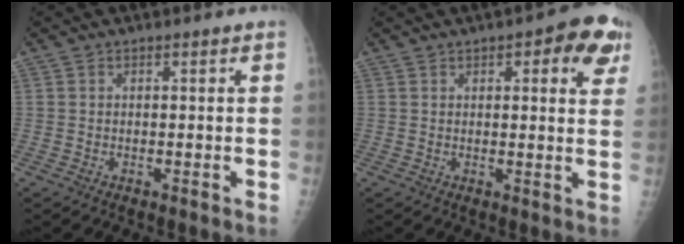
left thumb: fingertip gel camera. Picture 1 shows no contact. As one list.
[{"total": 9.1, "force": [4.3, 3.4, 7.2], "torque": [-0.053, -0.008, 0.042]}]